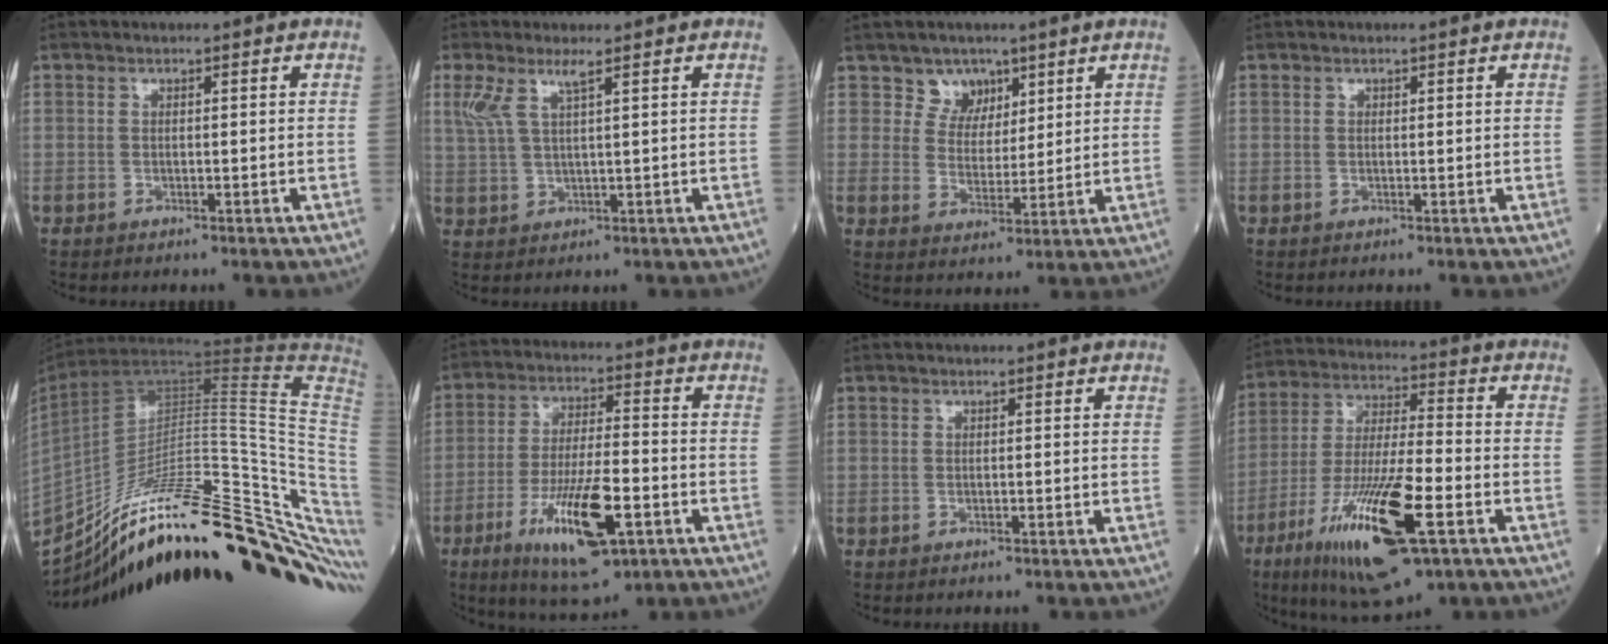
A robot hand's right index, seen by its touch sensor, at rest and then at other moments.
{"total": 4.1, "force": [2.4, 0.5, 3.4], "torque": [-0.082, 0.012, 0.057]}
{"total": 4.9, "force": [3.3, 3.6, 0.3], "torque": [-0.002, -0.001, 0.061]}
{"total": 0.0}
{"total": 38.1, "force": [-25.8, 5.7, 27.4], "torque": [-0.316, -0.016, -0.373]}
{"total": 13.9, "force": [-5.7, 3.1, 12.2], "torque": [-0.229, -0.018, -0.092]}
{"total": 0.0}
{"total": 19.2, "force": [-8.5, 3.4, 16.9], "torque": [-0.344, -0.034, -0.146]}